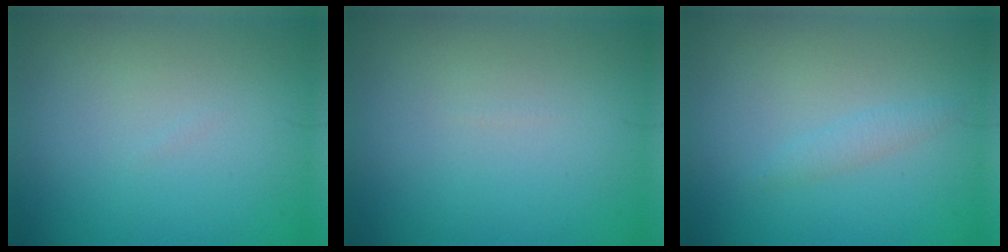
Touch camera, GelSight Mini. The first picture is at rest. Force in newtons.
{"total": 0.0}
{"total": 1.1, "press": 1.1, "slide": 0.1}